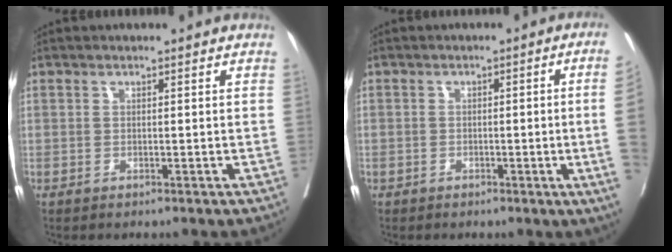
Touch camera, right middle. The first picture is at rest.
{"total": 6.4, "force": [-1.1, -1.1, 6.3], "torque": [-0.069, -0.003, -0.017]}